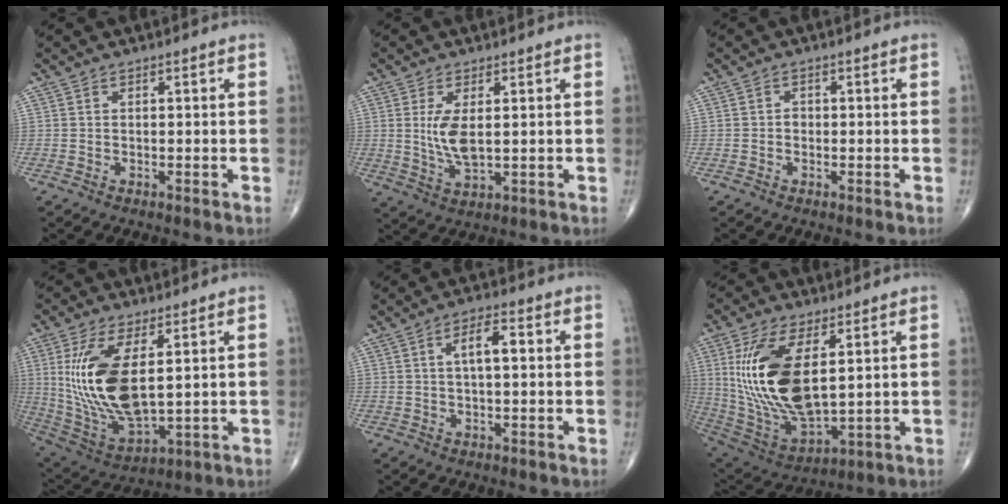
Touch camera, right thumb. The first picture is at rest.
{"total": 6.2, "force": [0.9, 2.4, 5.6], "torque": [-0.115, -0.017, 0.025]}
{"total": 1.0, "force": [-0.2, 0.8, 0.5], "torque": [-0.003, 0.003, -0.006]}
{"total": 17.8, "force": [3.2, 7.7, 15.7], "torque": [-0.317, -0.027, 0.078]}
{"total": 5.2, "force": [0.9, 1.9, 4.8], "torque": [-0.080, 0.008, 0.011]}
{"total": 20.2, "force": [4.3, 9.2, 17.5], "torque": [-0.350, -0.029, 0.094]}